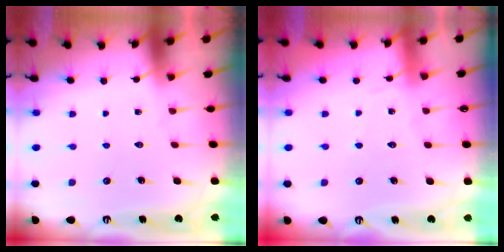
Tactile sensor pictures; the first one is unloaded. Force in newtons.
{"total": 4.3, "press": 4.3, "slide": 0.6}